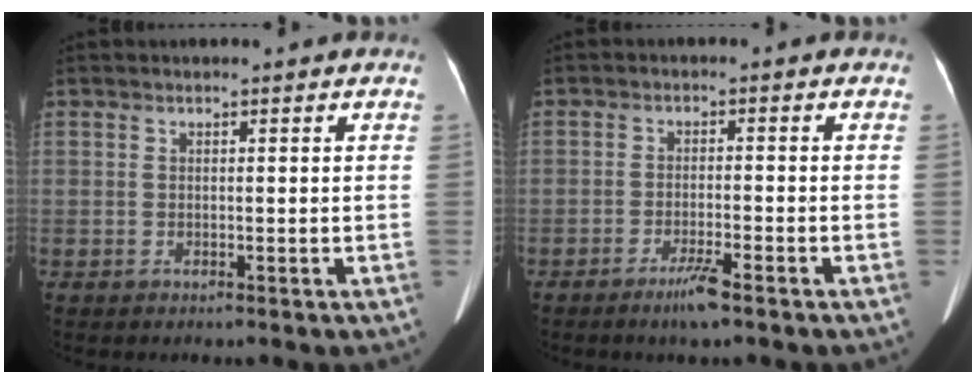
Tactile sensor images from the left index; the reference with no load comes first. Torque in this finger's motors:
{"motor_torque": [-0.10, 0.05, 0.00, 0.06]}